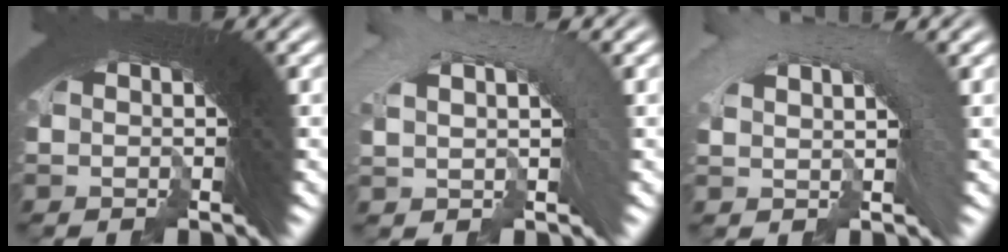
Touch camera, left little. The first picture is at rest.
{"total": 3.3, "force": [-2.4, 2.2, 0.1], "torque": [-0.004, 0.005, -0.041]}
{"total": 2.9, "force": [-2.3, 1.8, -0.1], "torque": [-0.001, 0.000, -0.038]}